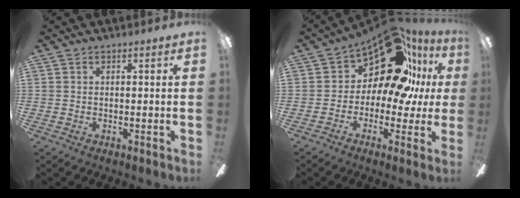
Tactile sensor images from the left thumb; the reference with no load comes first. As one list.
[{"total": 18.9, "force": [9.8, 9.9, 12.8], "torque": [-0.190, -0.058, 0.171]}]